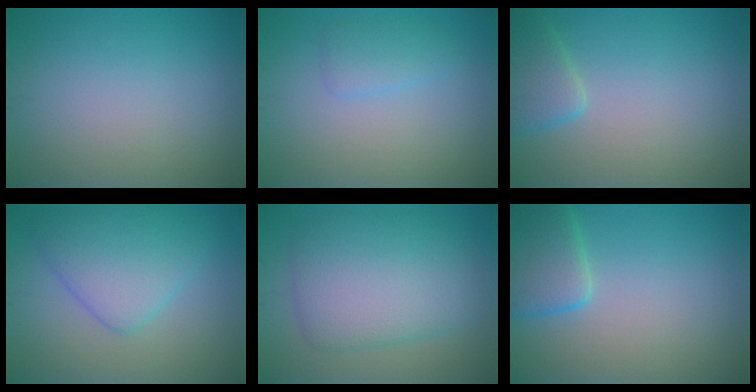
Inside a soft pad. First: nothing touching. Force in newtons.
{"total": 1.8, "press": 1.8, "slide": 0.0}
{"total": 2.8, "press": 2.7, "slide": 0.3}
{"total": 5.3, "press": 5.3, "slide": 0.2}
{"total": 7.2, "press": 7.2, "slide": 0.2}
{"total": 4.1, "press": 4.1, "slide": 0.4}